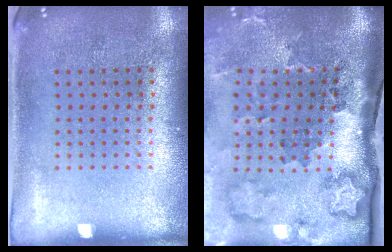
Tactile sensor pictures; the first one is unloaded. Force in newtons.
{"total": 3.8, "press": 2.4, "slide": 3.0}